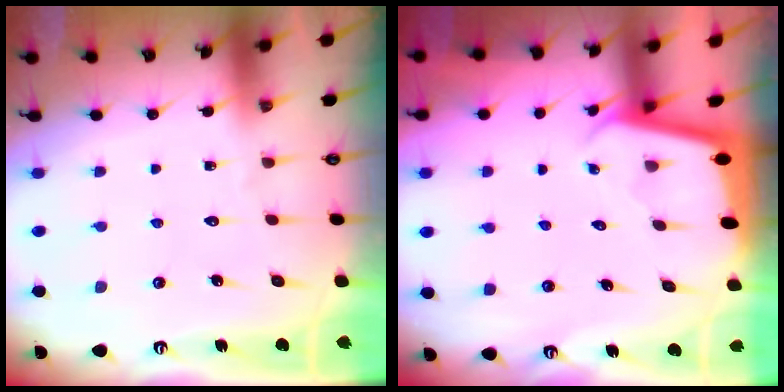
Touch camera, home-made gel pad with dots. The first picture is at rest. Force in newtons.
{"total": 2.0, "press": 2.0, "slide": 0.1}